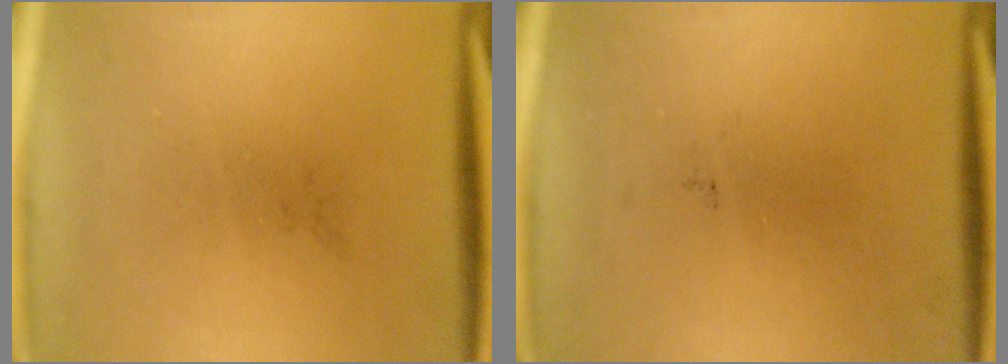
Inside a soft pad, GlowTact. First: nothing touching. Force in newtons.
{"total": 0.0}